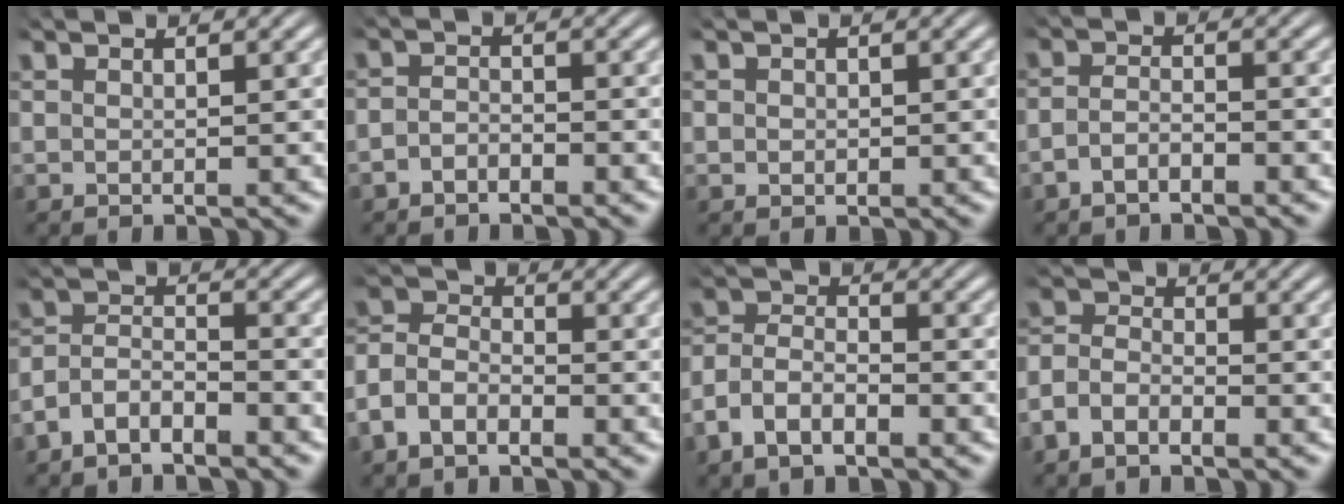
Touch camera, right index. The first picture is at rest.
{"total": 2.0, "force": [-1.8, 0.9, 0.3], "torque": [-0.007, -0.011, -0.031]}
{"total": 0.6, "force": [-0.1, 0.5, 0.4], "torque": [-0.013, -0.011, 0.007]}
{"total": 2.5, "force": [-2.1, 0.9, 1.0], "torque": [-0.022, -0.009, -0.035]}
{"total": 5.3, "force": [-3.3, 3.7, 1.7], "torque": [-0.038, -0.014, -0.063]}
{"total": 6.0, "force": [-1.8, 5.0, 2.6], "torque": [-0.062, -0.014, -0.039]}
{"total": 6.0, "force": [-2.6, 4.7, 2.6], "torque": [-0.063, -0.017, -0.050]}
{"total": 4.3, "force": [-2.0, 3.4, 1.8], "torque": [-0.042, -0.014, -0.039]}